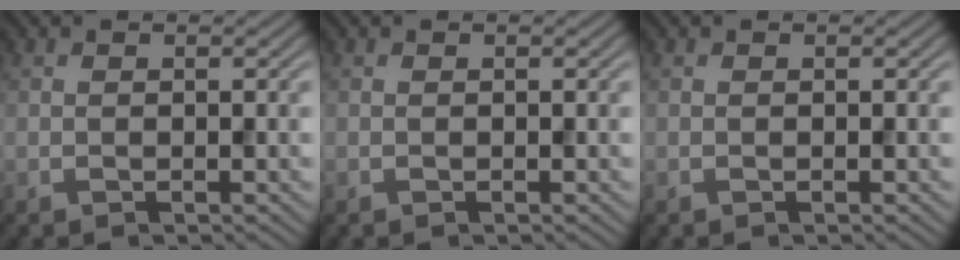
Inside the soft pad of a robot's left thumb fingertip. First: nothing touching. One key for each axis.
{"total": 0.0}
{"total": 0.0}